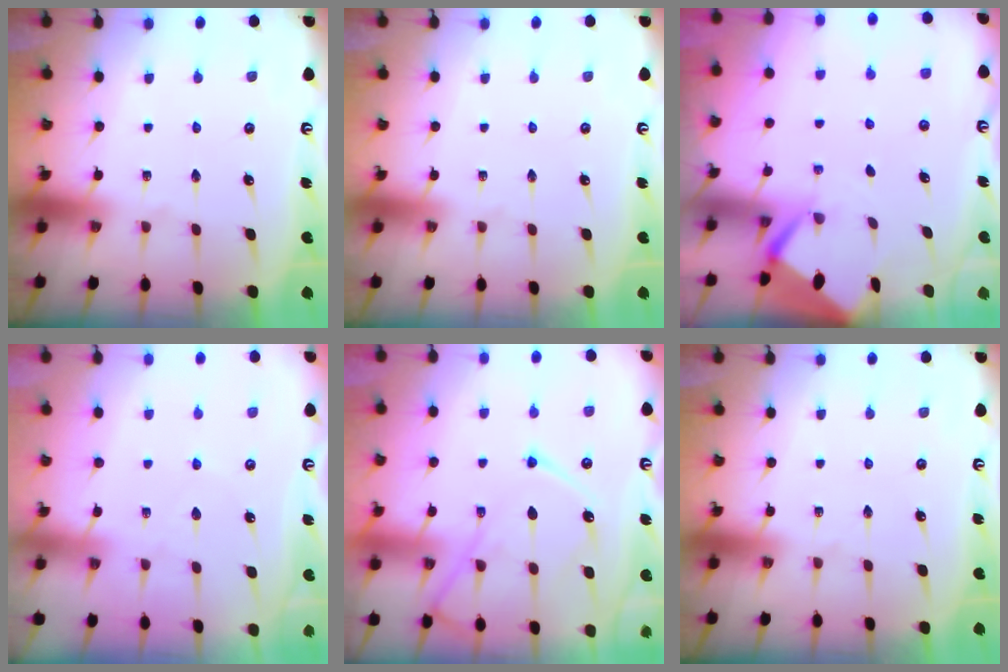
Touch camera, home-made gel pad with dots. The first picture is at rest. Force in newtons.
{"total": 0.0}
{"total": 2.6, "press": 2.6, "slide": 0.3}
{"total": 2.5, "press": 2.4, "slide": 0.5}
{"total": 12.7, "press": 12.6, "slide": 1.5}
{"total": 0.0}